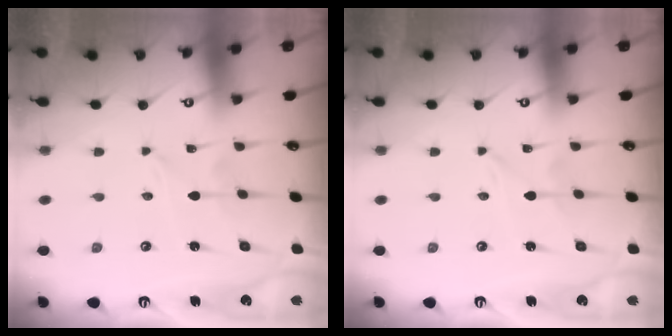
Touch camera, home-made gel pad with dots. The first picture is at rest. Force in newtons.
{"total": 0.0}